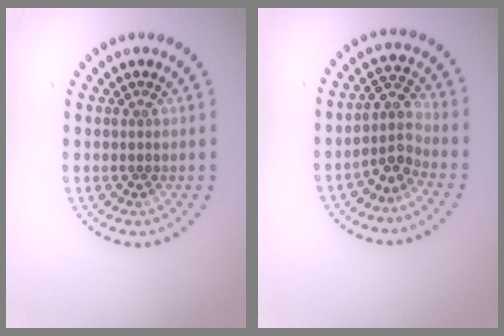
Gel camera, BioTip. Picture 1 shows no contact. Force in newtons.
{"total": 2.6, "press": 1.8, "slide": 1.8}